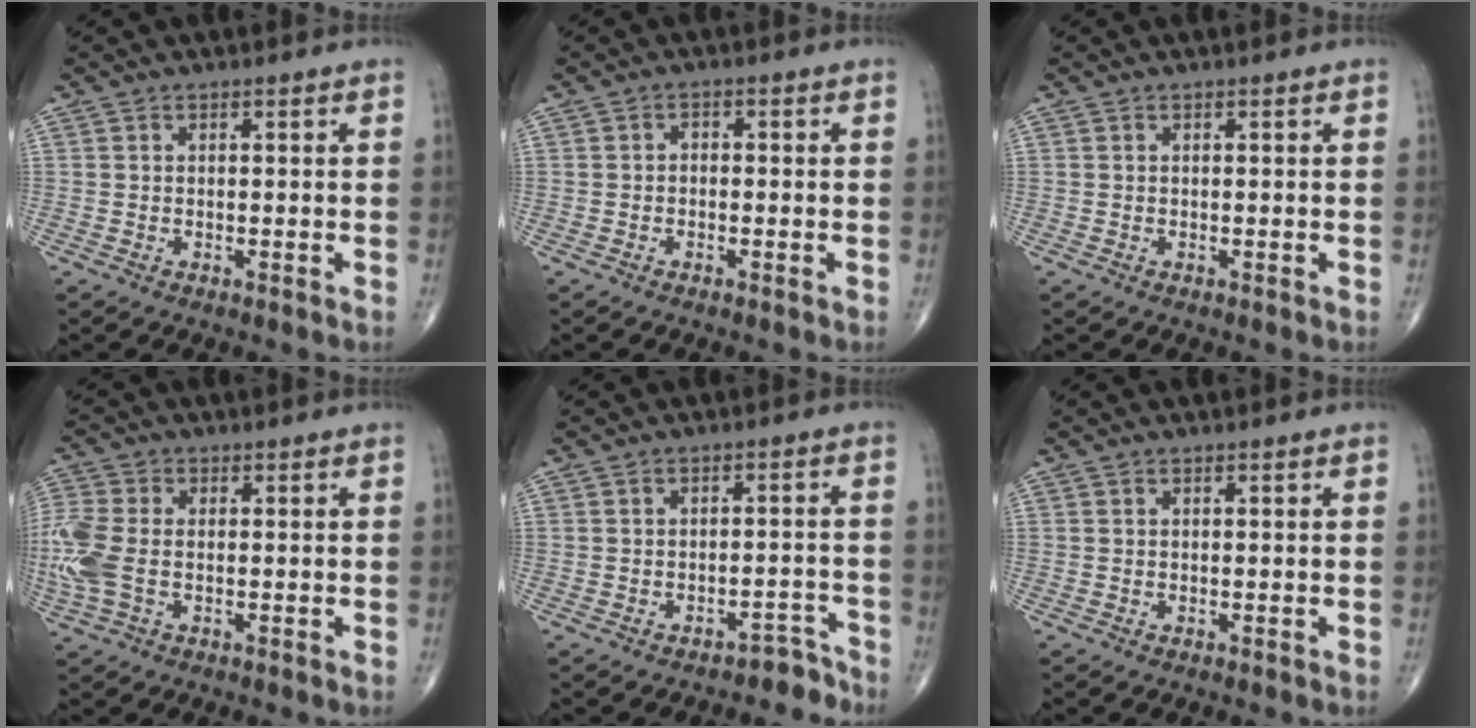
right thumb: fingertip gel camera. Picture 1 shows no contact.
{"total": 1.0, "force": [-0.5, 0.8, 0.5], "torque": [0.001, 0.005, -0.014]}
{"total": 0.0}
{"total": 10.1, "force": [-1.3, 6.2, 7.8], "torque": [-0.219, 0.009, -0.026]}
{"total": 3.9, "force": [-3.5, 1.8, 0.1], "torque": [0.014, 0.055, -0.043]}
{"total": 0.0}